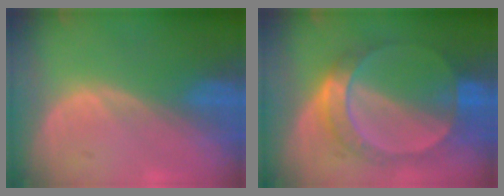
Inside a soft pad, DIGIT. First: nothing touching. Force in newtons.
{"total": 7.3, "press": 7.2, "slide": 1.3}